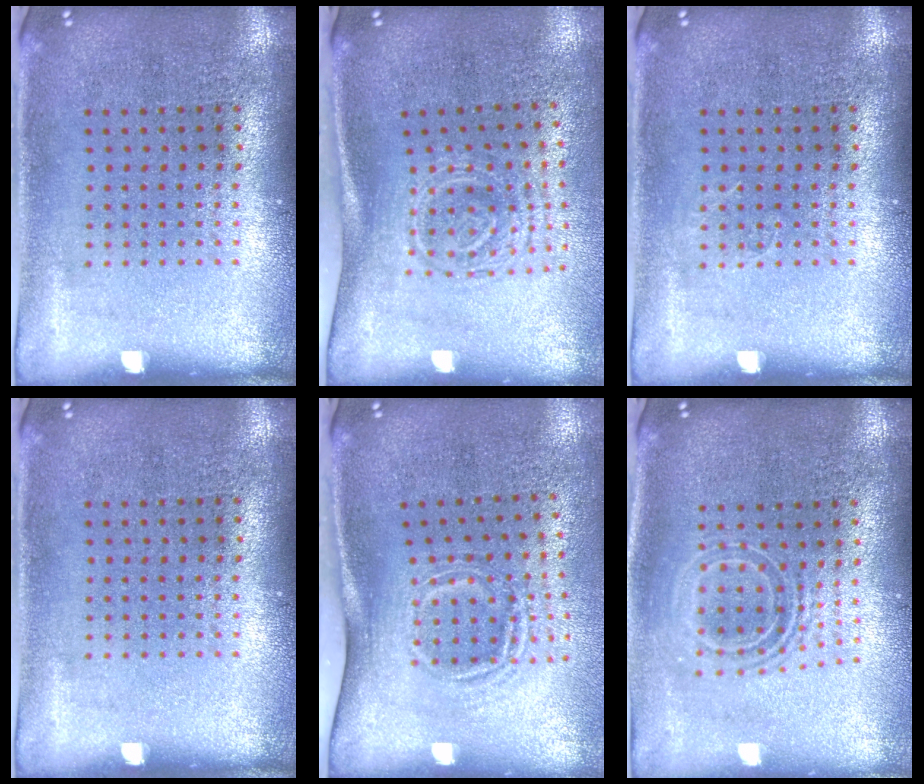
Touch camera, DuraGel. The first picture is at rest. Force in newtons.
{"total": 1.7, "press": 1.2, "slide": 1.2}
{"total": 0.6, "press": 0.5, "slide": 0.2}
{"total": 0.0}
{"total": 1.9, "press": 1.3, "slide": 1.4}
{"total": 1.6, "press": 1.3, "slide": 1.0}